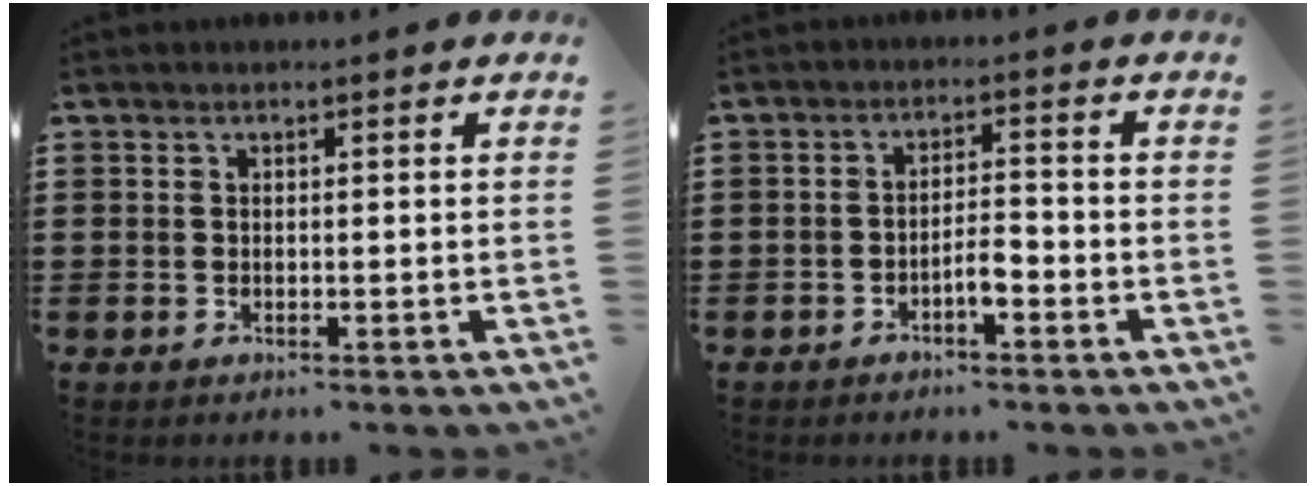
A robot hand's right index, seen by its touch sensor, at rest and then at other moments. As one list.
[{"total": 3.4, "force": [-1.8, 0.8, 2.7], "torque": [-0.054, 0.004, -0.037]}]